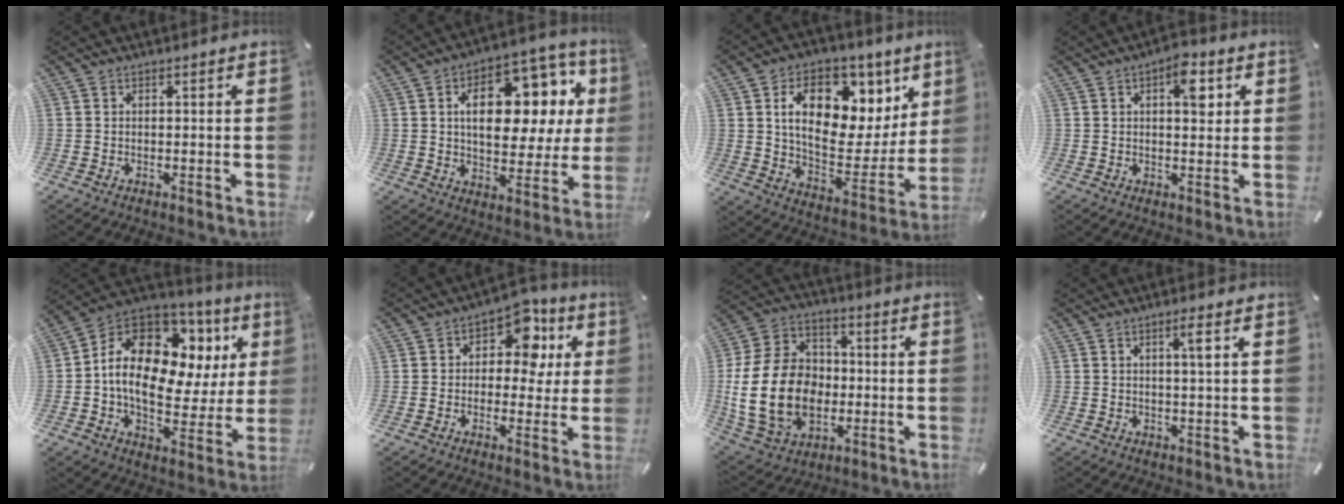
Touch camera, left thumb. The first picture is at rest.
{"total": 18.5, "force": [5.6, 11.0, 13.8], "torque": [-0.200, -0.020, 0.093]}
{"total": 19.0, "force": [8.4, 11.8, 12.3], "torque": [-0.185, -0.049, 0.146]}
{"total": 6.9, "force": [2.4, 3.4, 5.5], "torque": [-0.057, -0.012, 0.030]}
{"total": 16.5, "force": [4.0, 11.0, 11.7], "torque": [-0.204, -0.036, 0.062]}
{"total": 10.8, "force": [2.9, 7.6, 7.2], "torque": [-0.095, -0.011, 0.047]}
{"total": 20.9, "force": [-2.7, 16.3, 12.8], "torque": [-0.269, 0.015, -0.041]}
{"total": 3.1, "force": [1.0, 0.0, 2.9], "torque": [-0.057, -0.002, 0.015]}